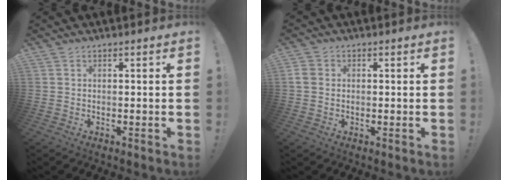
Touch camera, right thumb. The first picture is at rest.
{"total": 3.3, "force": [0.1, 3.0, 1.5], "torque": [-0.032, 0.007, 0.002]}